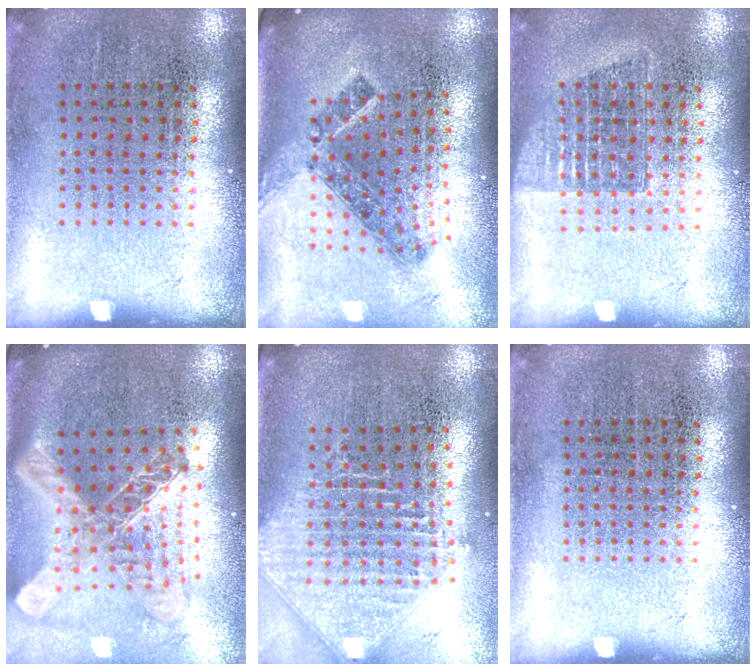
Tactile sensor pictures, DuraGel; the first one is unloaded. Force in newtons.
{"total": 1.4, "press": 1.0, "slide": 0.9}
{"total": 1.2, "press": 1.0, "slide": 0.6}
{"total": 2.8, "press": 2.1, "slide": 1.9}
{"total": 2.5, "press": 2.0, "slide": 1.6}
{"total": 0.0}